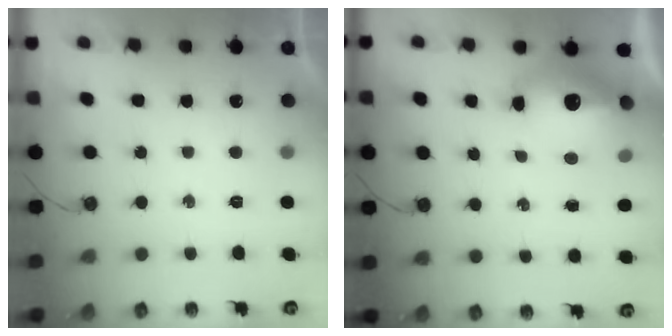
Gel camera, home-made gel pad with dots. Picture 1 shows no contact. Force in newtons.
{"total": 16.7, "press": 16.6, "slide": 1.7}